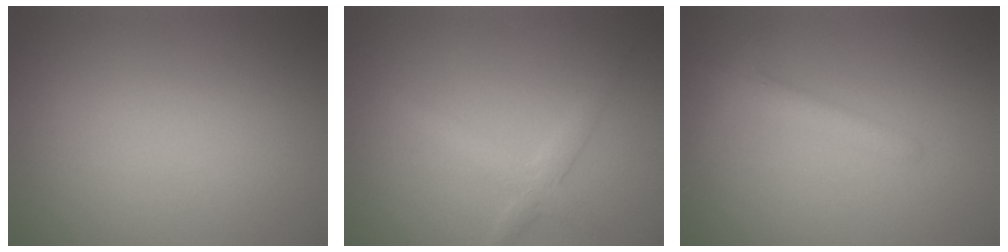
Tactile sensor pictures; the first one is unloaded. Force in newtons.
{"total": 2.2, "press": 2.2, "slide": 0.0}
{"total": 2.1, "press": 2.1, "slide": 0.0}